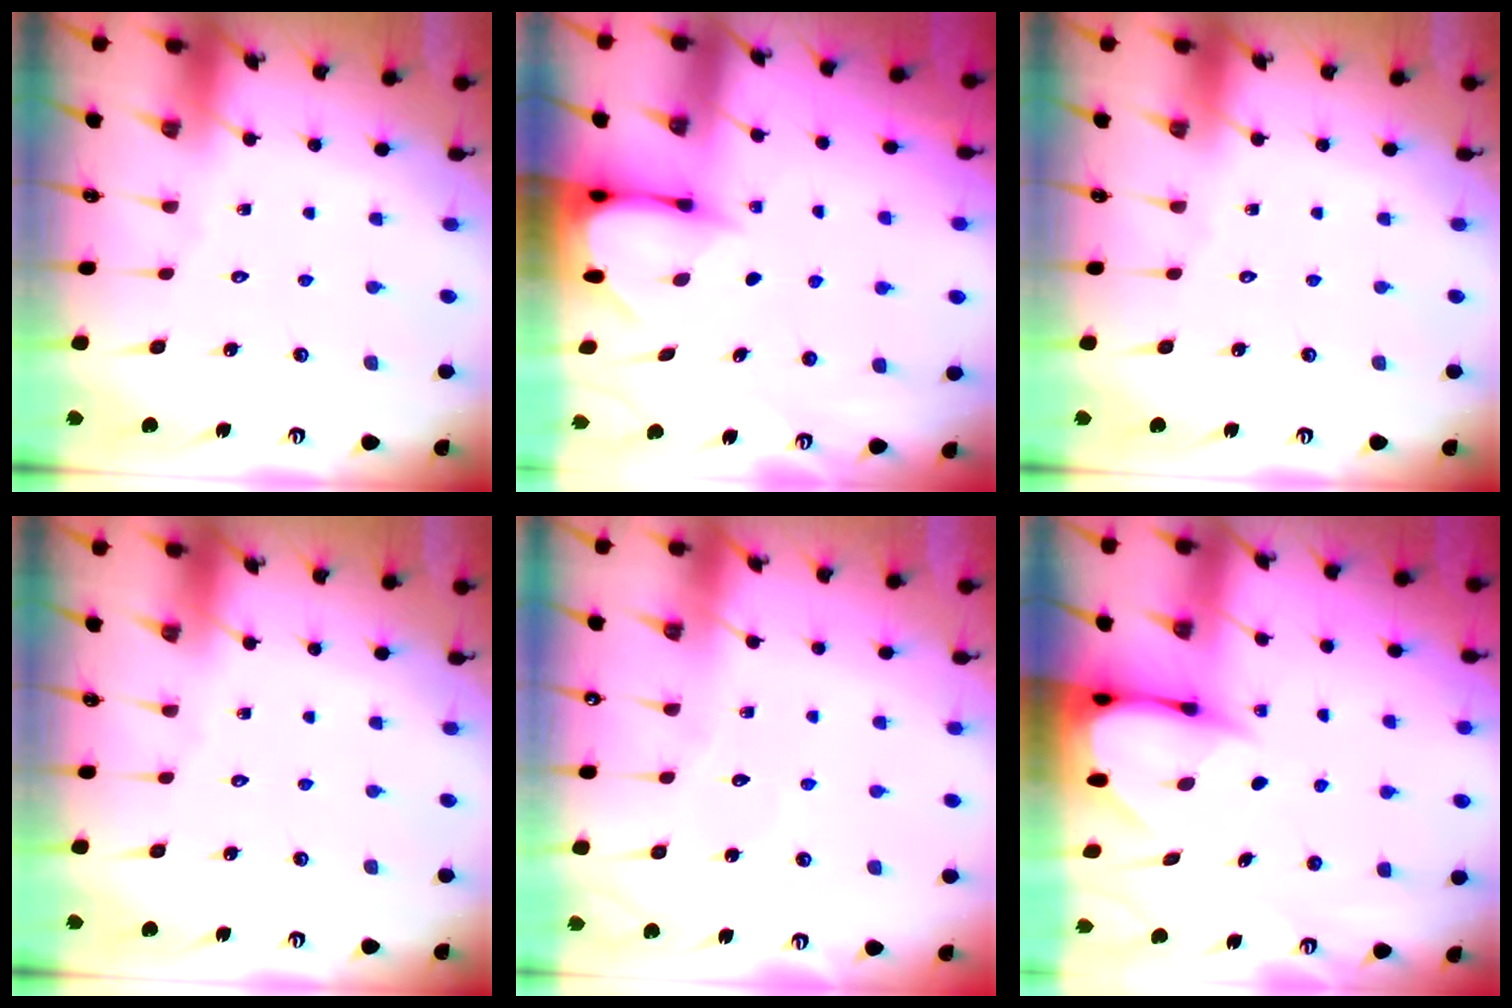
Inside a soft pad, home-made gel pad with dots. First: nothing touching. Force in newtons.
{"total": 3.3, "press": 3.3, "slide": 0.2}
{"total": 0.0}
{"total": 0.0}
{"total": 5.1, "press": 5.0, "slide": 0.5}
{"total": 5.5, "press": 5.5, "slide": 0.6}